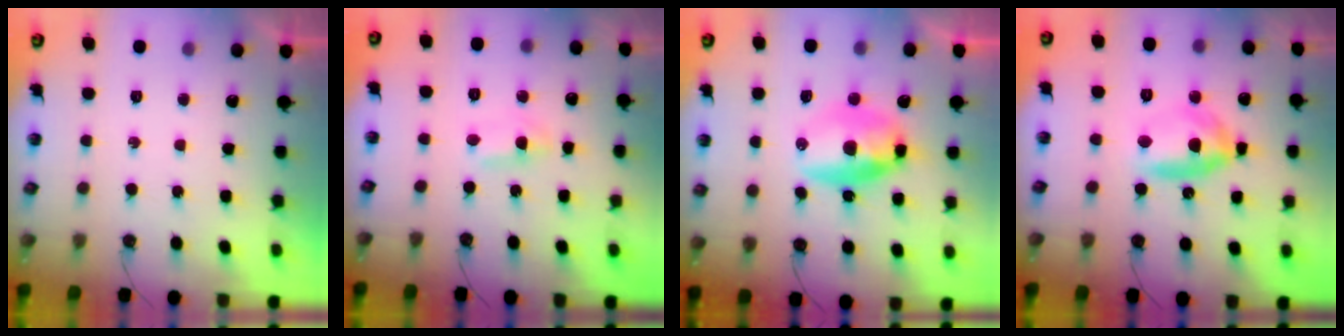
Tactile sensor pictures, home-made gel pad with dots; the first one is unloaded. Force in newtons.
{"total": 1.5, "press": 1.3, "slide": 0.7}
{"total": 15.3, "press": 11.5, "slide": 10.2}
{"total": 11.1, "press": 11.1, "slide": 0.9}